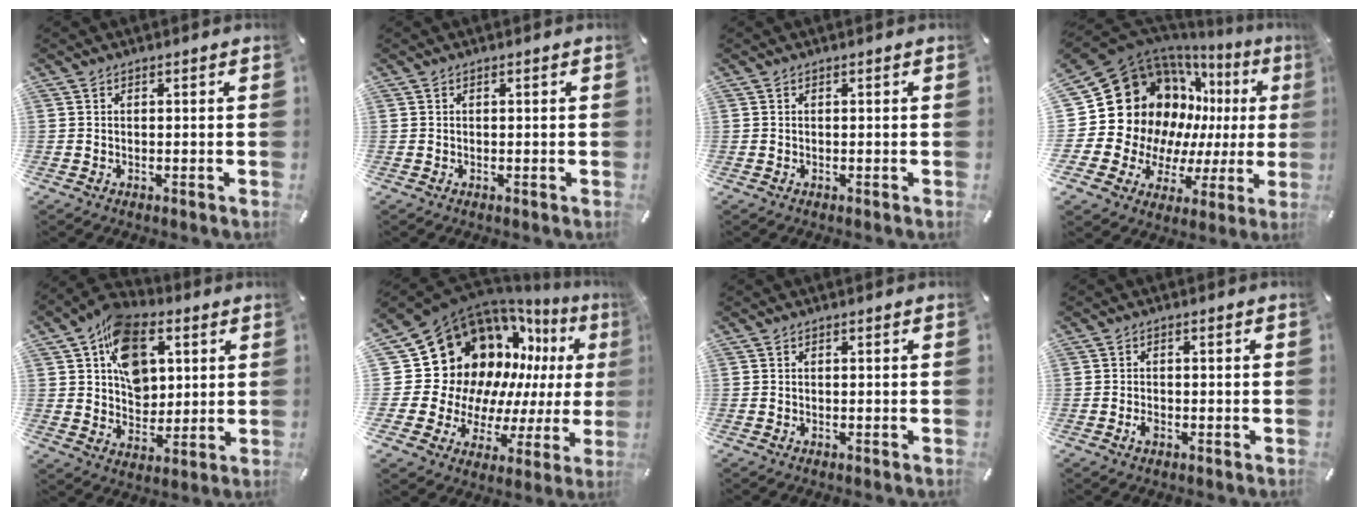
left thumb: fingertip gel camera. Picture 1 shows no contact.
{"total": 0.0}
{"total": 0.0}
{"total": 22.8, "force": [5.9, 18.2, 12.4], "torque": [-0.219, -0.068, 0.147]}
{"total": 13.8, "force": [5.6, 10.0, 7.7], "torque": [-0.123, -0.013, 0.105]}
{"total": 18.8, "force": [9.0, 14.7, 7.6], "torque": [-0.114, -0.114, 0.199]}
{"total": 0.0}
{"total": 1.6, "force": [-0.7, 0.9, 1.2], "torque": [-0.022, 0.003, -0.014]}